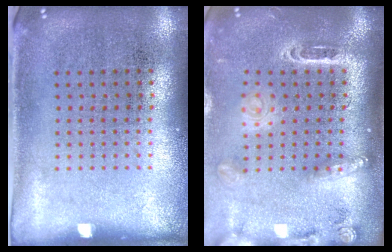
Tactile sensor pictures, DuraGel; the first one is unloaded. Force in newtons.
{"total": 2.4, "press": 1.8, "slide": 1.5}